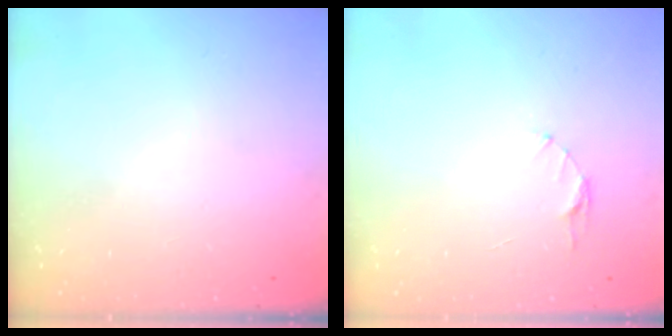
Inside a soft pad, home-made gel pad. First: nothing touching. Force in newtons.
{"total": 3.5, "press": 3.5, "slide": 0.3}